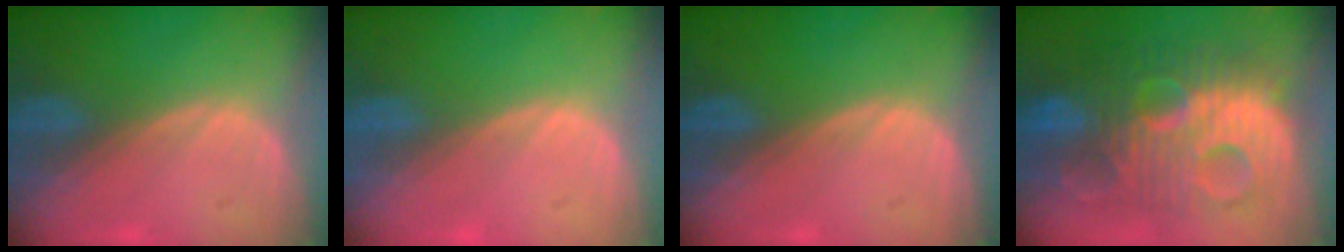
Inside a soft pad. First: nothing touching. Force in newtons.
{"total": 0.0}
{"total": 0.0}
{"total": 13.4, "press": 13.4, "slide": 1.0}